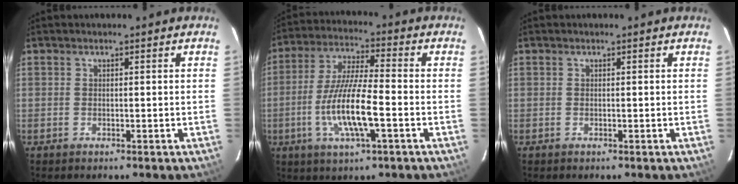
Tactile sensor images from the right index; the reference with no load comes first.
{"total": 12.4, "force": [-3.7, 2.2, 11.6], "torque": [-0.235, -0.006, -0.071]}
{"total": 0.0}